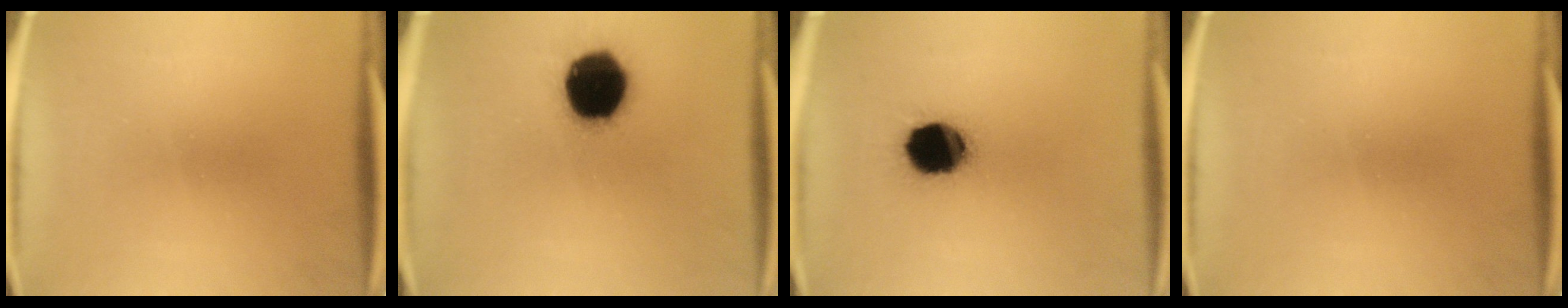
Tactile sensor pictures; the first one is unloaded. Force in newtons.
{"total": 19.1}
{"total": 14.9}
{"total": 0.0}